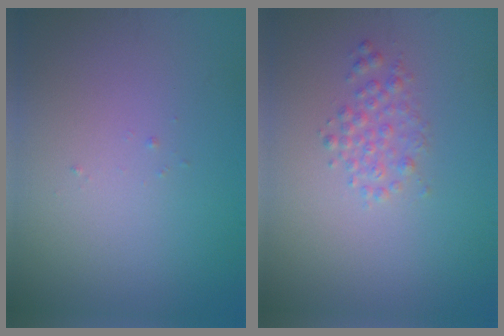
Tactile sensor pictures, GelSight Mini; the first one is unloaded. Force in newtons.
{"total": 1.6, "press": 1.6, "slide": 0.1}